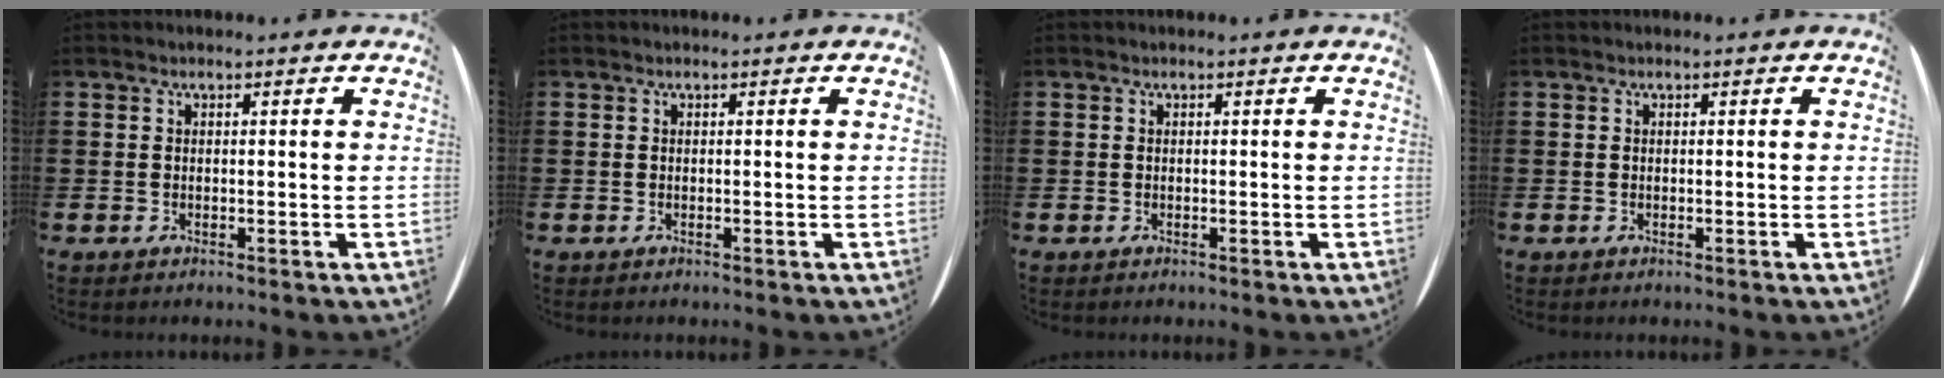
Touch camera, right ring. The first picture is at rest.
{"total": 0.0}
{"total": 0.0}
{"total": 0.0}